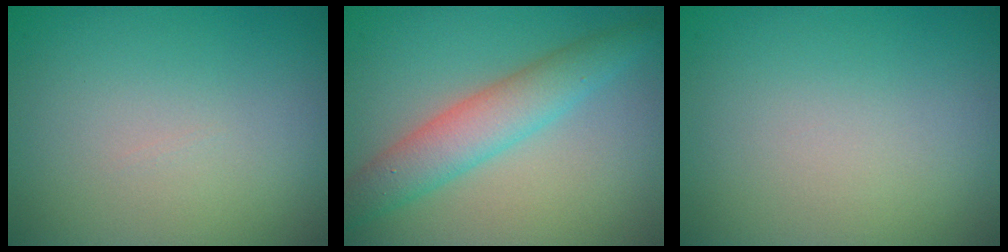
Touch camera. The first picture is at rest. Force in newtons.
{"total": 4.5, "press": 4.5, "slide": 0.1}
{"total": 0.0}